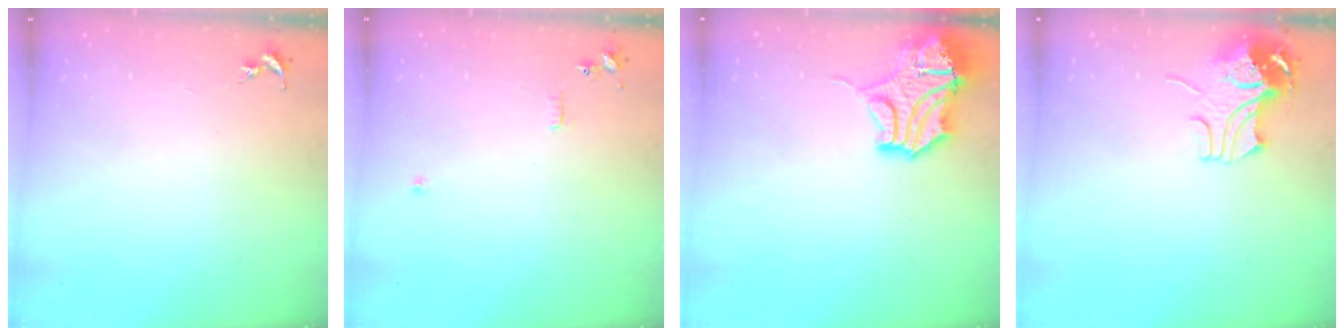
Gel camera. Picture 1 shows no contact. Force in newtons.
{"total": 6.7, "press": 6.7, "slide": 0.7}
{"total": 14.5, "press": 14.3, "slide": 2.1}
{"total": 9.9, "press": 9.7, "slide": 1.7}